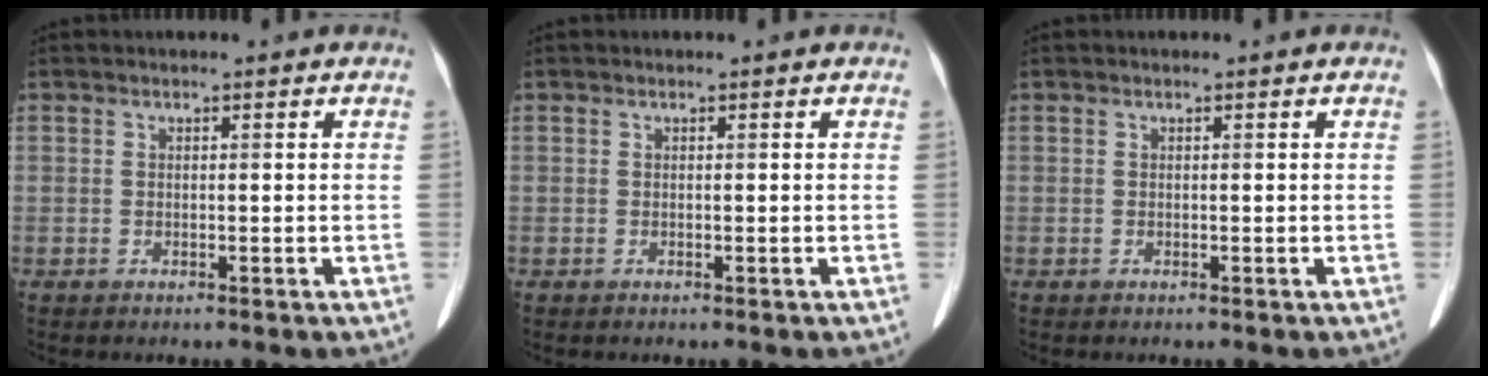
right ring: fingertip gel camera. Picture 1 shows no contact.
{"total": 0.0}
{"total": 0.0}